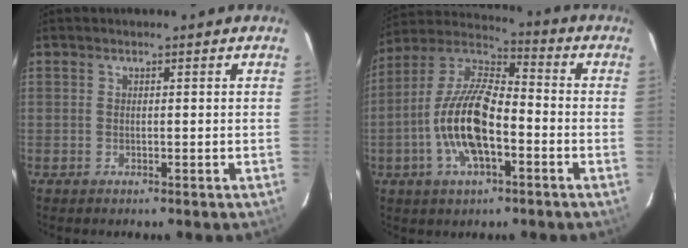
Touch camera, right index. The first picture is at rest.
{"total": 15.2, "force": [-4.6, 6.0, 13.2], "torque": [-0.270, 0.002, -0.090]}